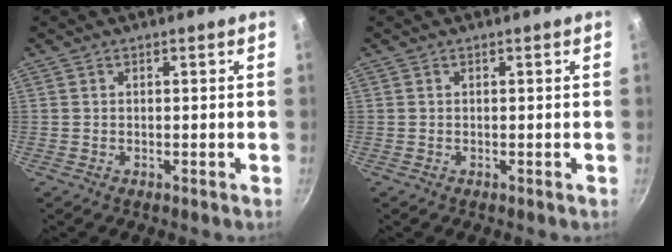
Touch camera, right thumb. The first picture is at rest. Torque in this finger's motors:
{"motor_torque": [0.00, 0.00, 0.00, 0.00, 0.00]}